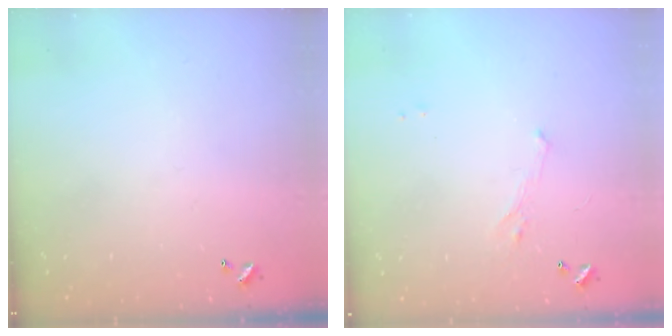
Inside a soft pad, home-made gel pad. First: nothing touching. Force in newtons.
{"total": 1.4, "press": 1.3, "slide": 0.6}